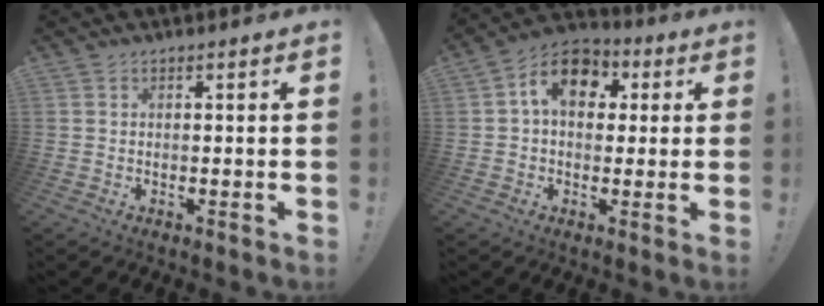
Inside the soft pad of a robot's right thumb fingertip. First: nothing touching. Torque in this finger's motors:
{"motor_torque": [1.23, 1.84, 0.90, -0.46, 0.01]}